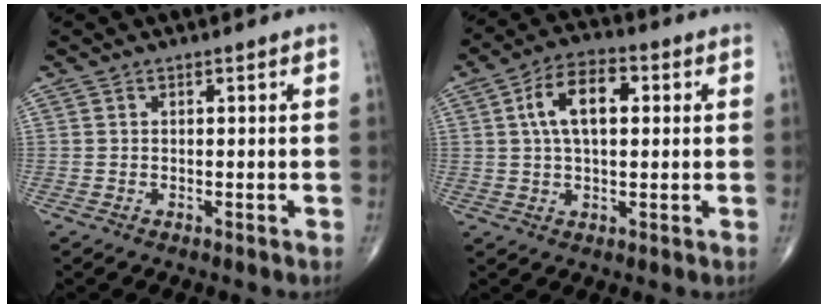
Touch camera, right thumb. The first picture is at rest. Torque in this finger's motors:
{"motor_torque": [0.18, 0.21, 0.73, 0.42, 0.12]}